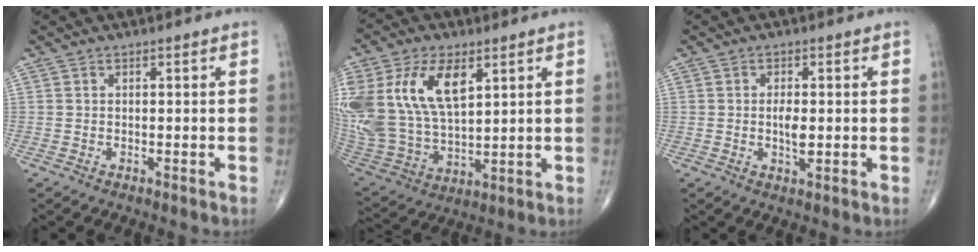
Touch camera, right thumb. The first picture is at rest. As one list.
[{"total": 22.7, "force": [8.1, 12.8, 16.9], "torque": [-0.376, -0.008, 0.165]}, {"total": 3.3, "force": [-0.1, 1.3, 3.0], "torque": [-0.050, -0.005, -0.004]}]